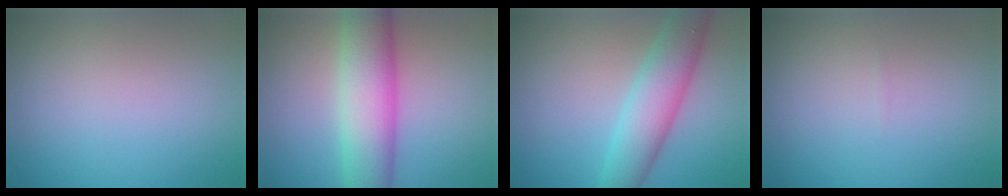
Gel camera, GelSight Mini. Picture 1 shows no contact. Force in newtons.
{"total": 8.2, "press": 8.2, "slide": 0.2}
{"total": 5.7, "press": 5.7, "slide": 0.1}
{"total": 0.0}